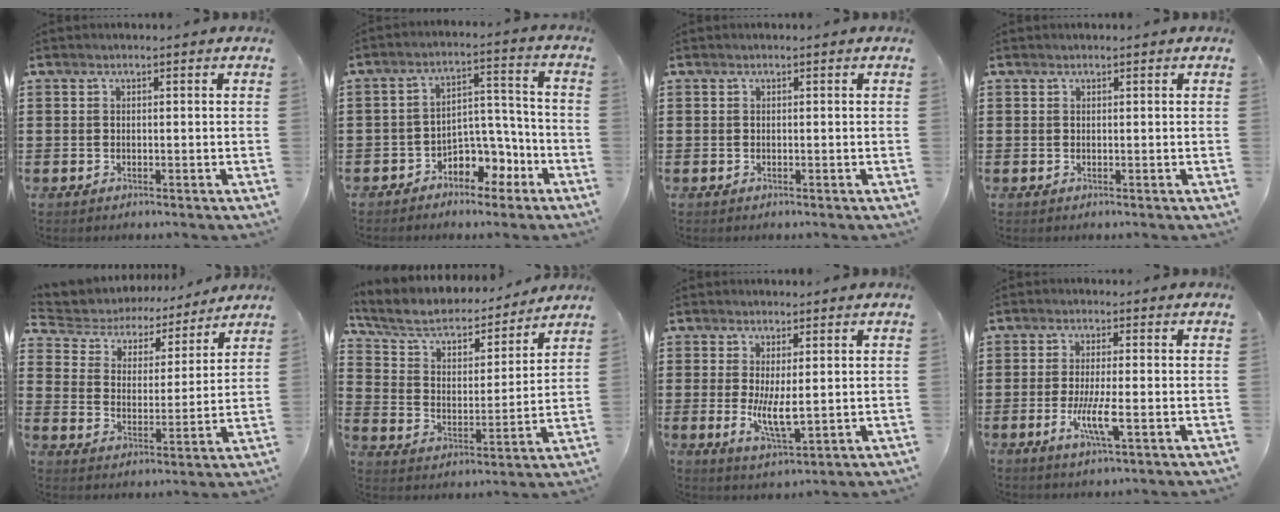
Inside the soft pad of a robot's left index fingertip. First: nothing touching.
{"total": 6.2, "force": [-3.8, 4.0, 2.6], "torque": [-0.049, 0.021, -0.071]}
{"total": 0.0}
{"total": 0.0}
{"total": 4.8, "force": [4.6, 1.3, 0.7], "torque": [-0.042, -0.035, 0.072]}
{"total": 5.8, "force": [4.7, 2.3, 2.6], "torque": [-0.074, -0.030, 0.074]}
{"total": 5.9, "force": [0.3, 2.0, 5.5], "torque": [-0.100, -0.006, 0.005]}
{"total": 5.6, "force": [-1.7, 0.7, 5.3], "torque": [-0.108, -0.013, -0.034]}